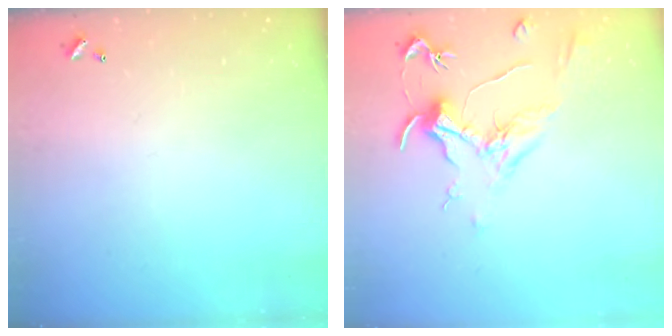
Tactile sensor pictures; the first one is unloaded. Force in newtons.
{"total": 1.9, "press": 1.7, "slide": 0.9}